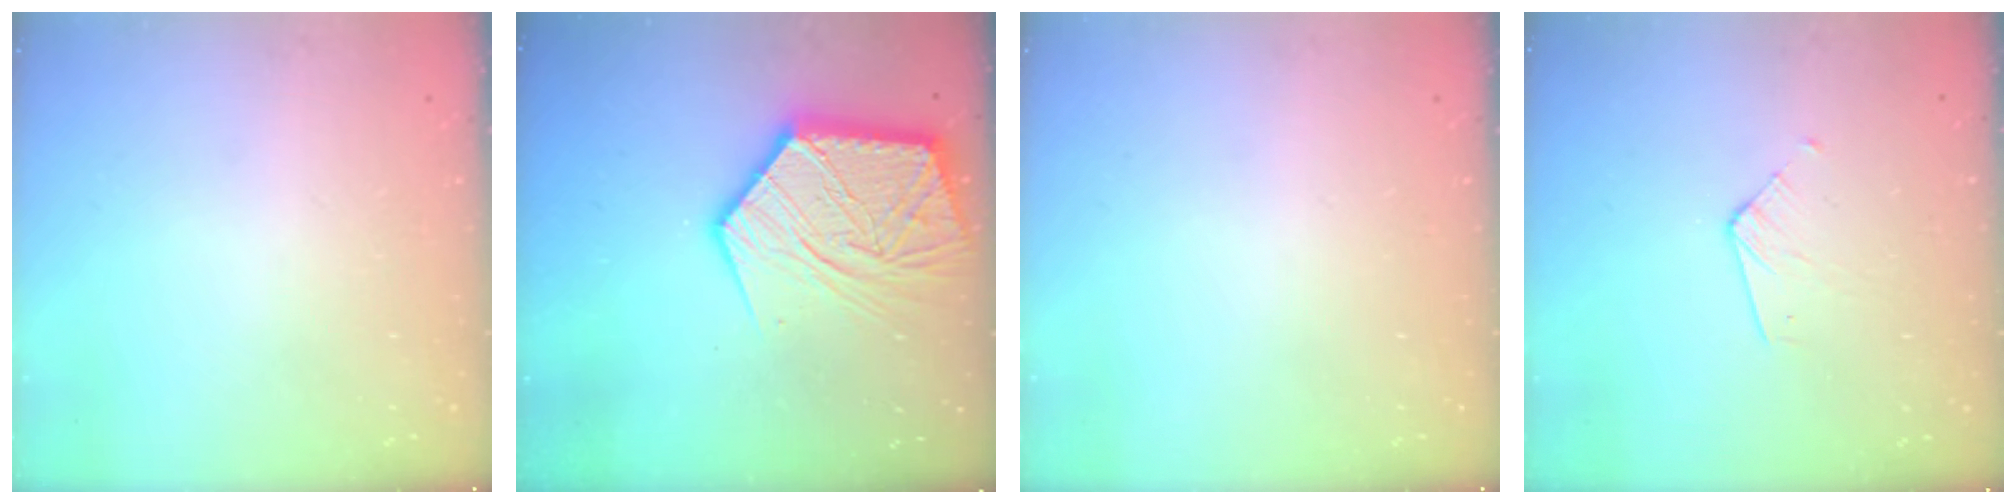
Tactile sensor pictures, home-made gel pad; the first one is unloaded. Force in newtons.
{"total": 22.6, "press": 22.5, "slide": 2.1}
{"total": 0.0}
{"total": 3.6, "press": 3.5, "slide": 0.3}